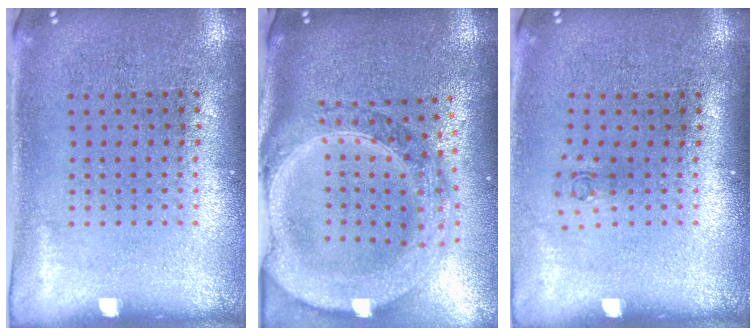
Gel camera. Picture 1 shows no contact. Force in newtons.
{"total": 3.4, "press": 2.8, "slide": 2.0}
{"total": 0.6, "press": 0.3, "slide": 0.5}